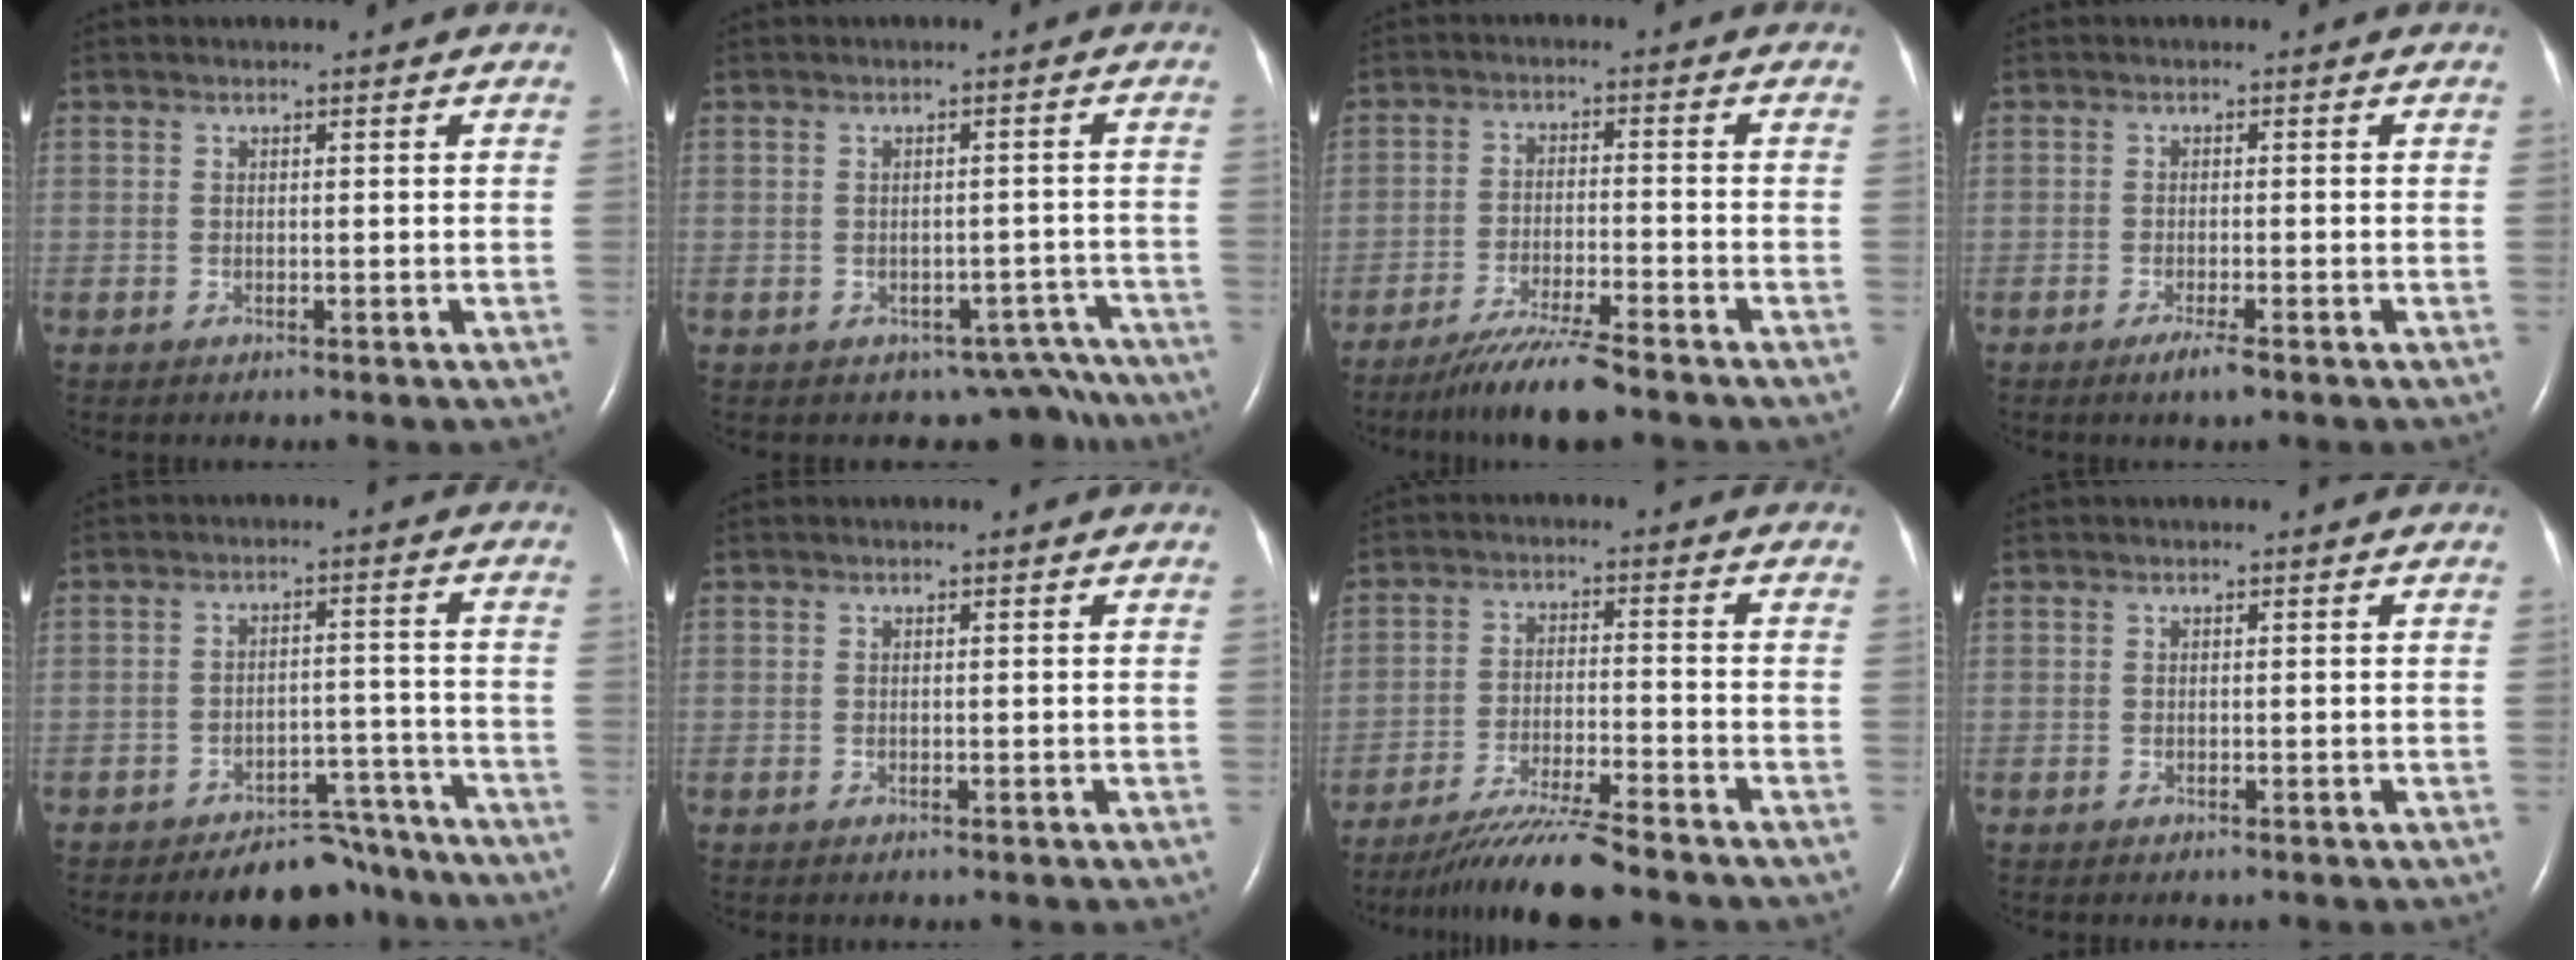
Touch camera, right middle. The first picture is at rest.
{"total": 7.2, "force": [-5.9, 4.1, 0.5], "torque": [0.022, 0.028, -0.063]}
{"total": 7.3, "force": [-6.0, -0.3, 4.2], "torque": [-0.080, -0.025, -0.108]}
{"total": 2.4, "force": [-1.6, 0.1, 1.8], "torque": [-0.039, -0.006, -0.028]}
{"total": 8.5, "force": [-7.6, 3.2, 2.0], "torque": [-0.005, 0.026, -0.112]}
{"total": 0.0}
{"total": 9.4, "force": [-8.1, -0.8, 4.6], "torque": [-0.081, -0.027, -0.143]}
{"total": 0.0}